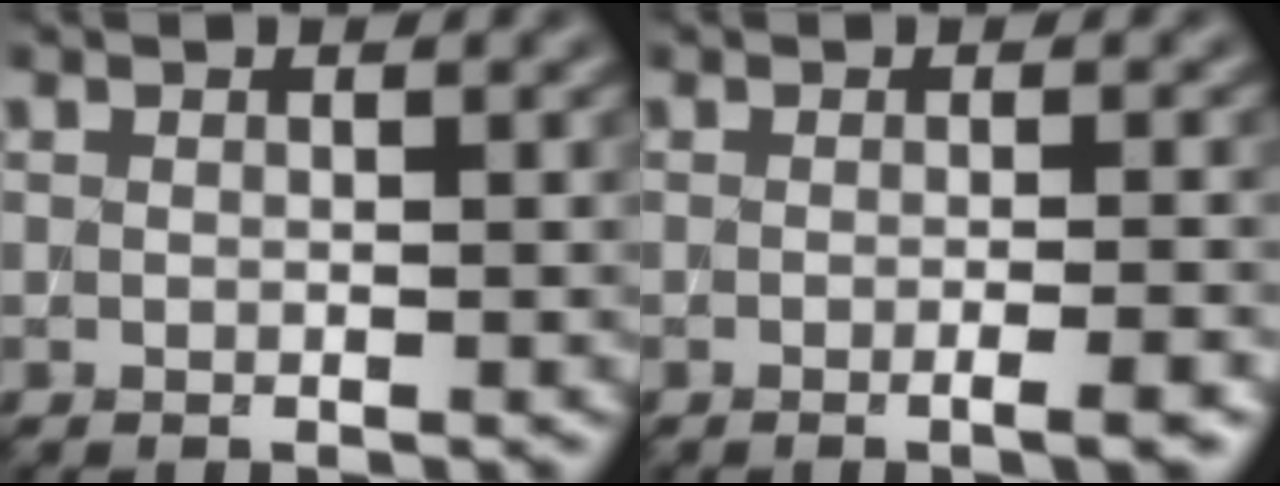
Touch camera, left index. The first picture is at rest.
{"total": 3.1, "force": [-0.9, 1.0, 2.8], "torque": [-0.014, 0.004, -0.017]}